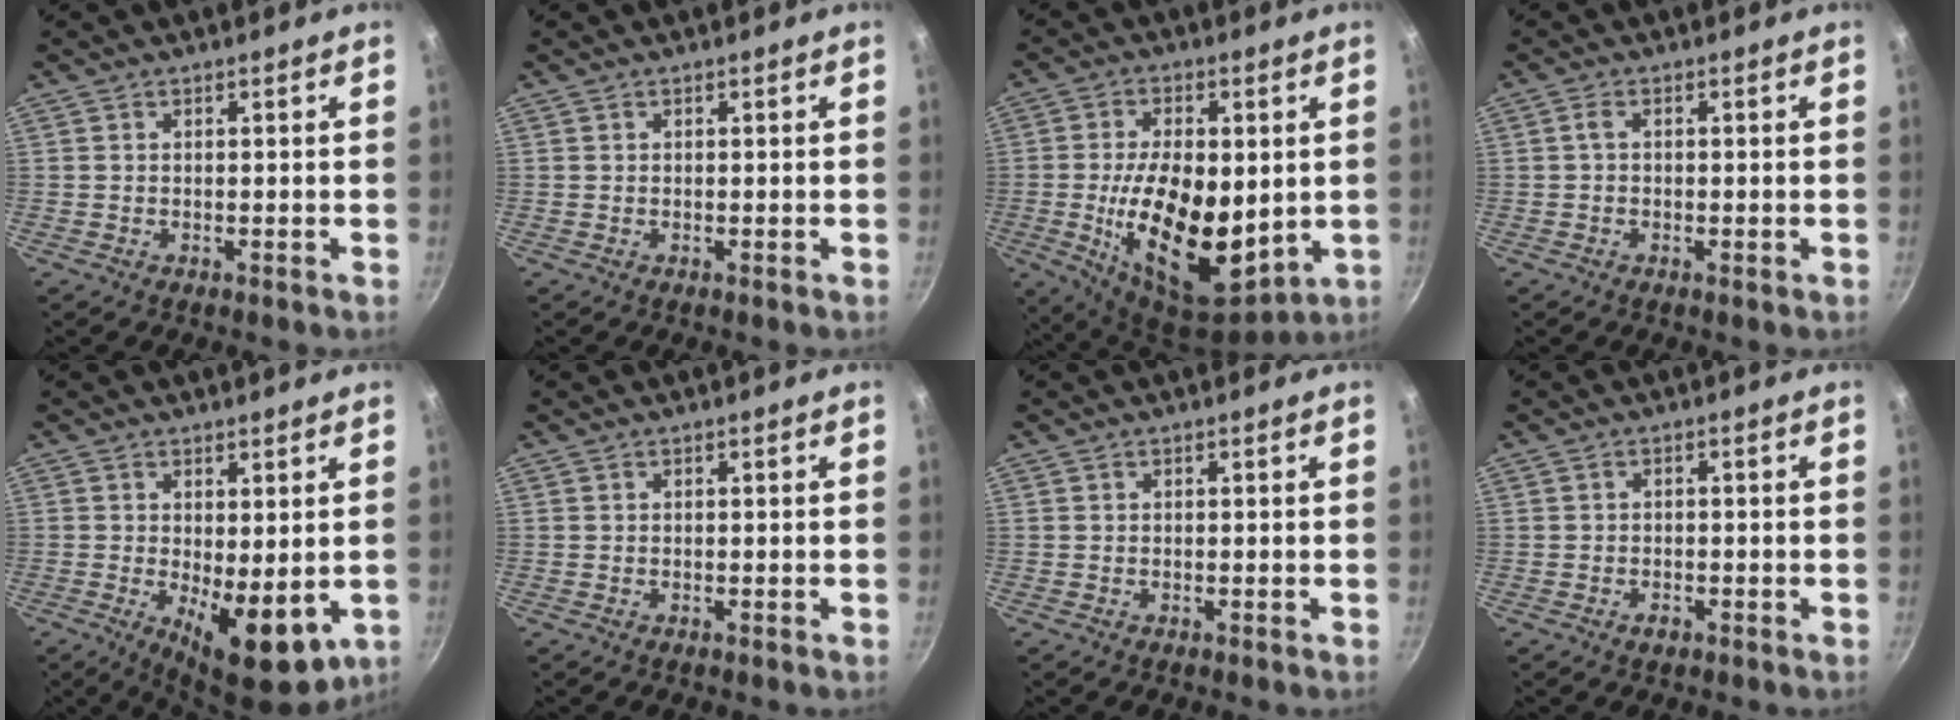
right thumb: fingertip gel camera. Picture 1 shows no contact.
{"total": 0.0}
{"total": 20.9, "force": [-1.1, 11.2, 17.7], "torque": [-0.287, -0.017, -0.006]}
{"total": 1.8, "force": [0.2, 1.1, 1.4], "torque": [-0.028, 0.006, -0.001]}
{"total": 10.6, "force": [-1.3, 4.6, 9.5], "torque": [-0.115, -0.011, -0.003]}
{"total": 0.0}
{"total": 0.0}
{"total": 1.7, "force": [-1.0, 1.0, 0.9], "torque": [-0.015, 0.007, -0.016]}